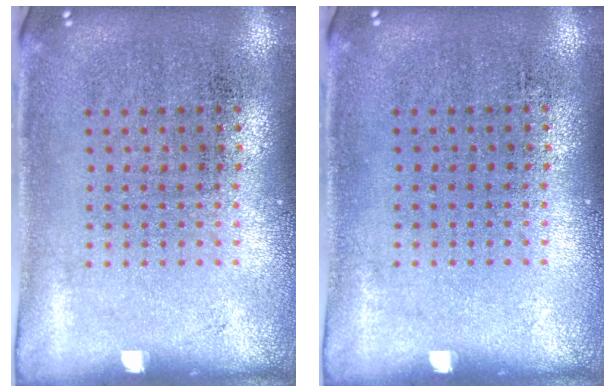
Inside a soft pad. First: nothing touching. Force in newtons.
{"total": 0.0}